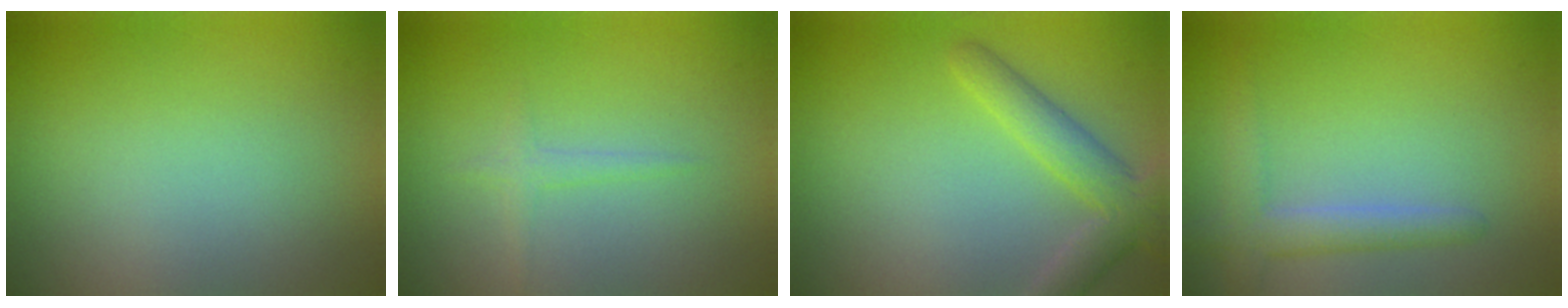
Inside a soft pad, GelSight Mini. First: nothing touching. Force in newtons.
{"total": 1.1, "press": 1.1, "slide": 0.0}
{"total": 3.8, "press": 3.8, "slide": 0.1}
{"total": 2.9, "press": 2.9, "slide": 0.2}